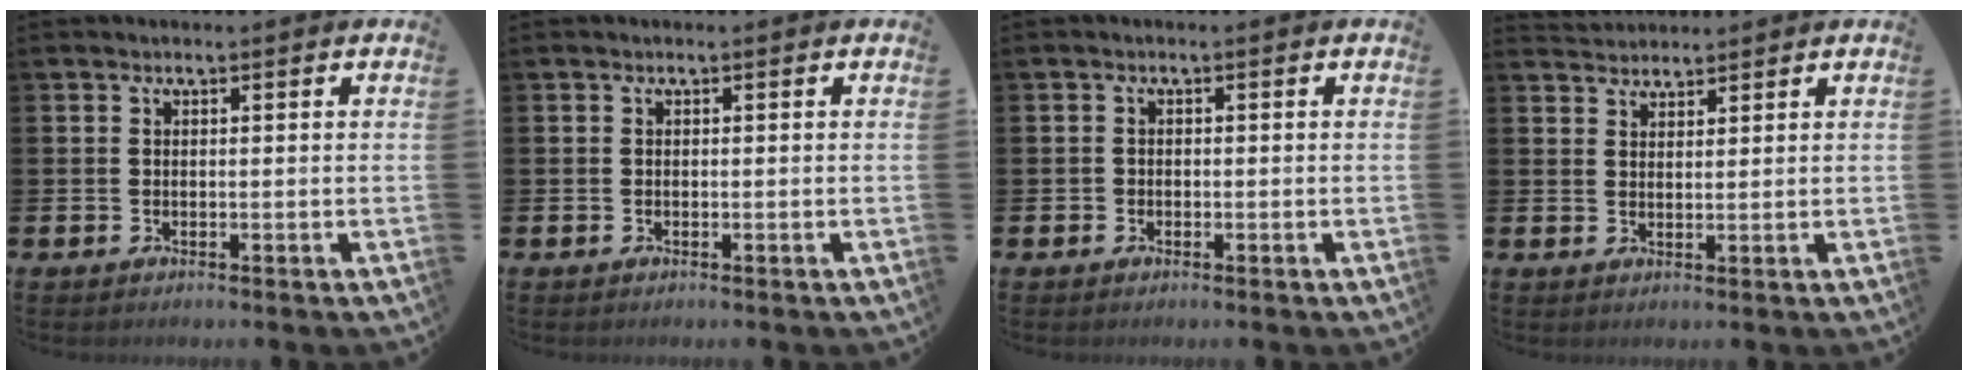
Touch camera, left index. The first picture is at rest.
{"total": 0.0}
{"total": 0.9, "force": [-0.4, 0.7, 0.1], "torque": [-0.003, 0.005, -0.011]}
{"total": 2.6, "force": [2.5, 0.6, -0.3], "torque": [0.007, -0.009, 0.046]}